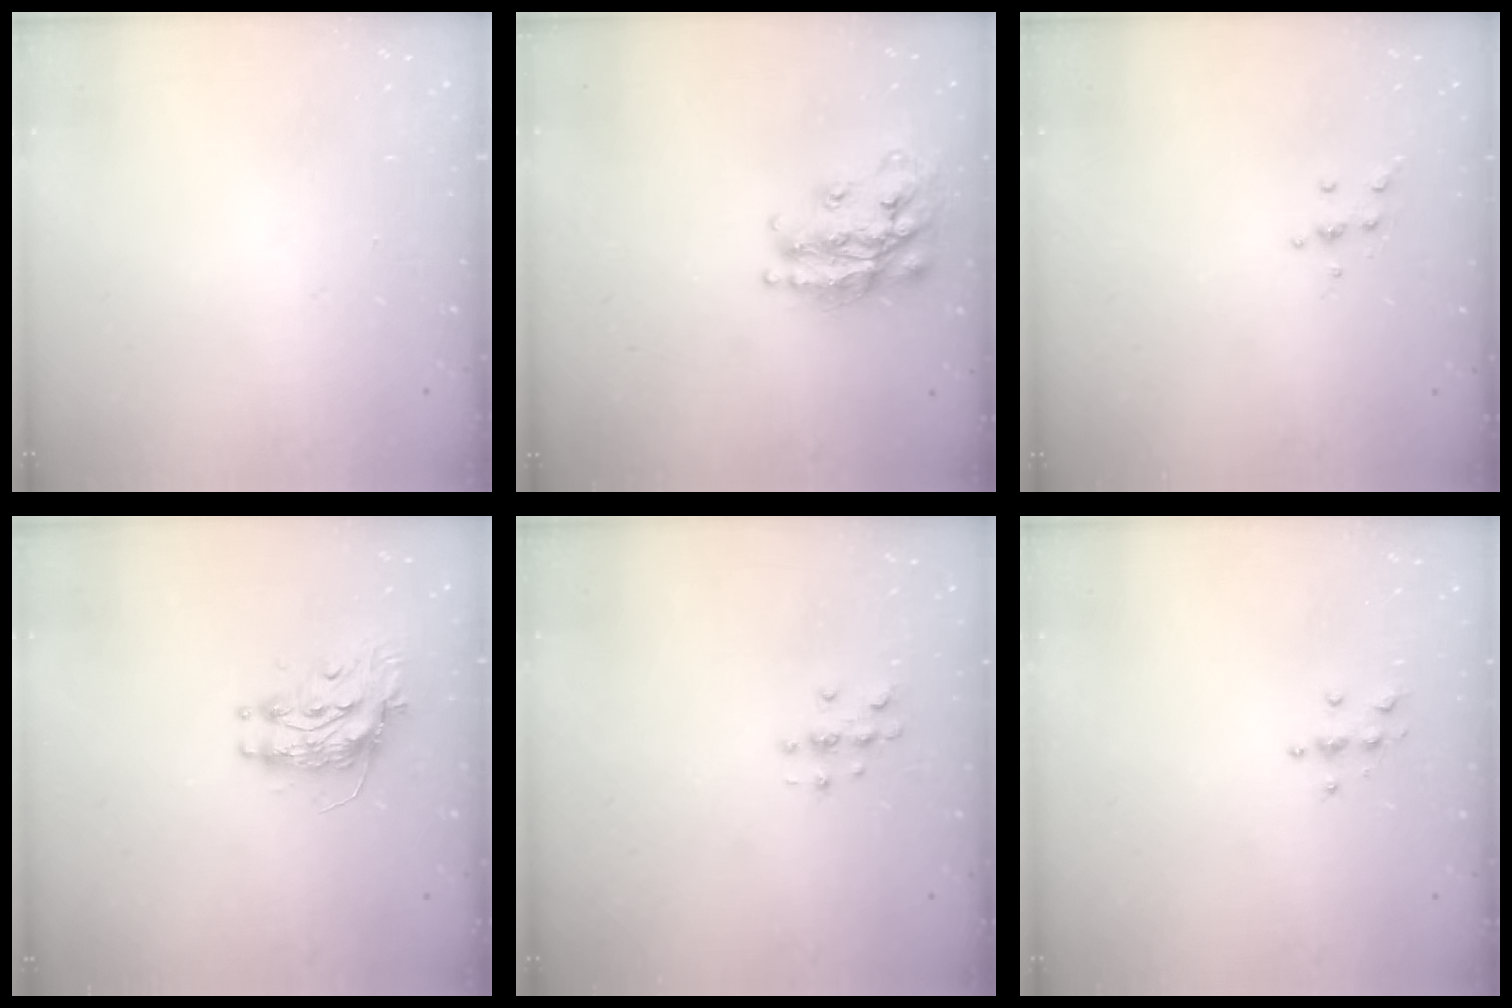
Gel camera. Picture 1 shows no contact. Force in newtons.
{"total": 17.9, "press": 17.8, "slide": 1.3}
{"total": 4.1, "press": 4.0, "slide": 1.0}
{"total": 9.2, "press": 9.2, "slide": 0.7}
{"total": 3.0, "press": 3.0, "slide": 0.3}
{"total": 3.9, "press": 3.8, "slide": 0.5}